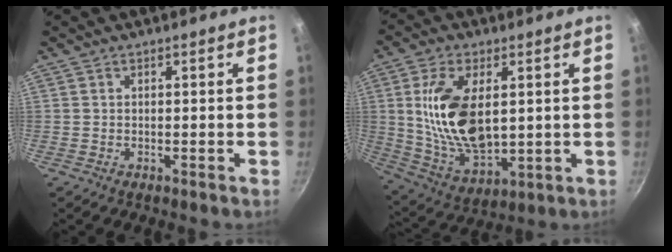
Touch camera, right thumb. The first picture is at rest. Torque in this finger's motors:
{"motor_torque": [-0.72, 1.51, 1.52, 0.82, 0.21]}